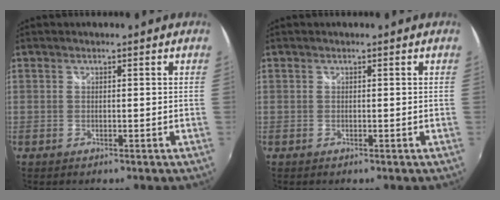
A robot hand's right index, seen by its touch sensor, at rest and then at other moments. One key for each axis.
{"total": 0.0}